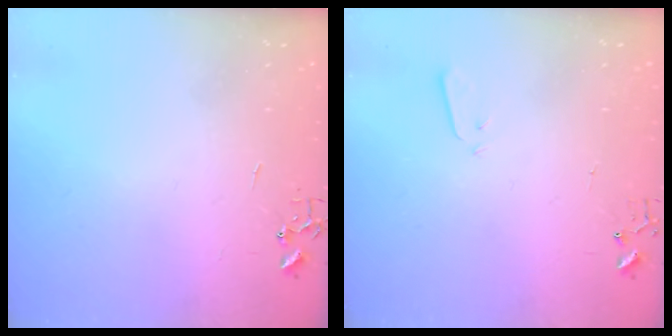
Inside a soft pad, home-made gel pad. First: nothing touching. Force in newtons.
{"total": 2.1, "press": 2.0, "slide": 0.4}